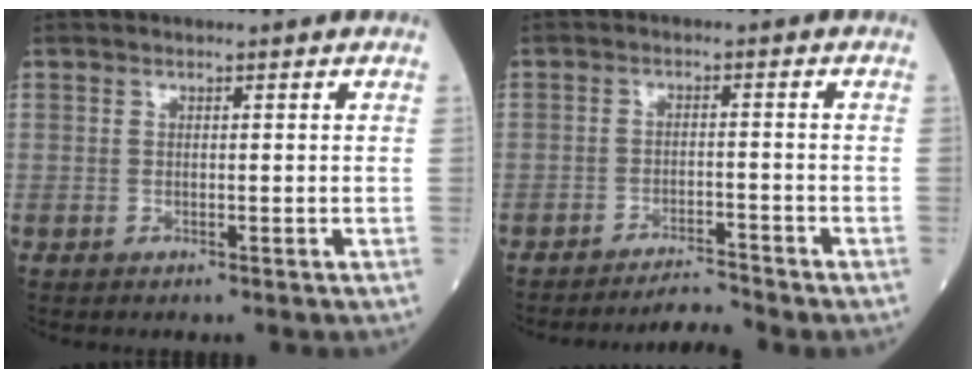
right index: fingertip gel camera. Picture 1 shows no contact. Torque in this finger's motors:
{"motor_torque": [0.67, -0.67, 0.31, 0.06]}